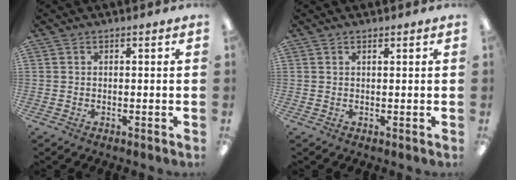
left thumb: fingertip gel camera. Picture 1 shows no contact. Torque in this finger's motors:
{"motor_torque": [0.04, -0.03, -0.34, 0.46, -0.01]}